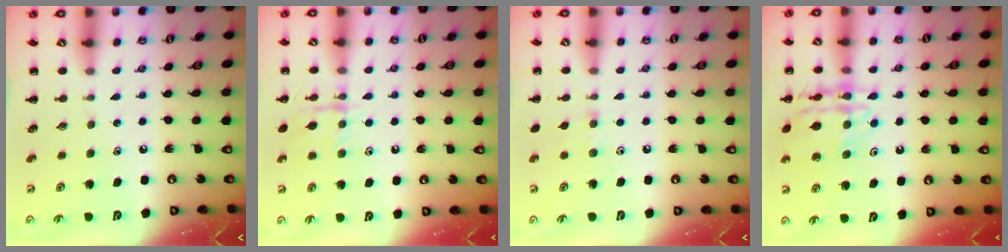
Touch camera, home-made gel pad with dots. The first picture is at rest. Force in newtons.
{"total": 9.7, "press": 9.7, "slide": 0.5}
{"total": 5.7, "press": 5.5, "slide": 1.7}
{"total": 14.8, "press": 14.7, "slide": 1.4}